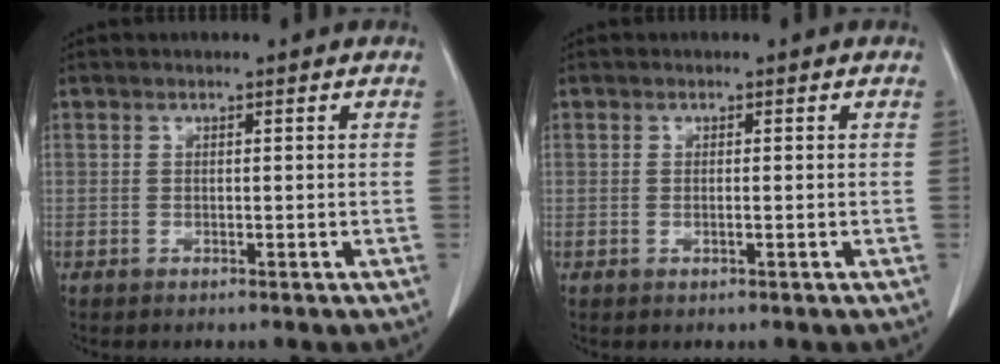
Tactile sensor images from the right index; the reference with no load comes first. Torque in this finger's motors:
{"motor_torque": [-0.07, 0.03, -0.03, 0.01]}